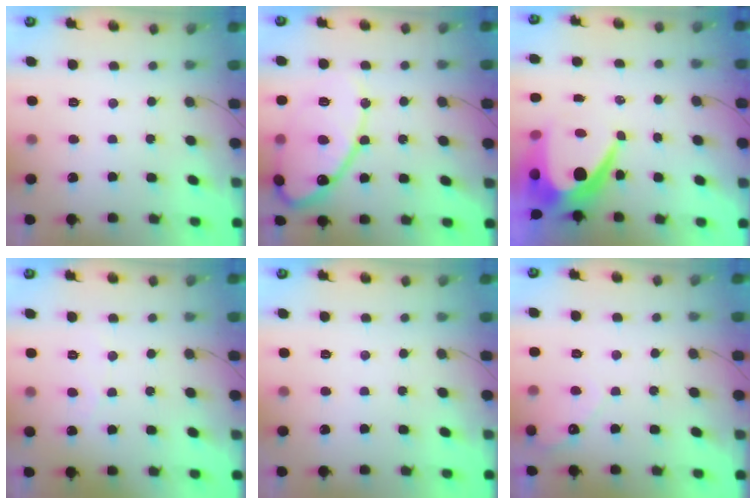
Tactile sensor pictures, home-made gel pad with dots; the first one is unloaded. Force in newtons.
{"total": 15.4, "press": 15.4, "slide": 1.1}
{"total": 10.6, "press": 10.6, "slide": 0.8}
{"total": 2.6, "press": 2.6, "slide": 0.2}
{"total": 0.0}
{"total": 3.5, "press": 3.5, "slide": 0.2}